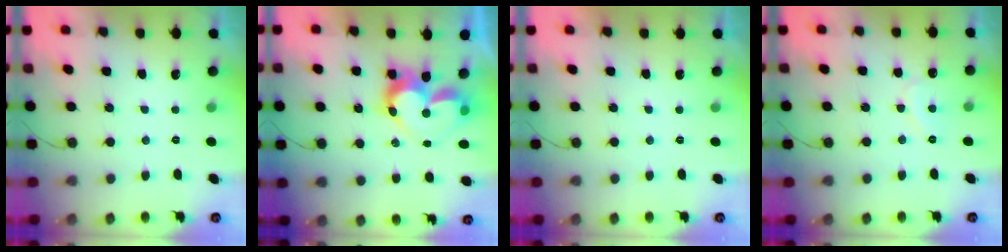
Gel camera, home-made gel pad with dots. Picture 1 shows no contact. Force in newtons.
{"total": 11.7, "press": 11.7, "slide": 0.9}
{"total": 1.9, "press": 1.9, "slide": 0.1}
{"total": 8.3, "press": 8.3, "slide": 0.5}